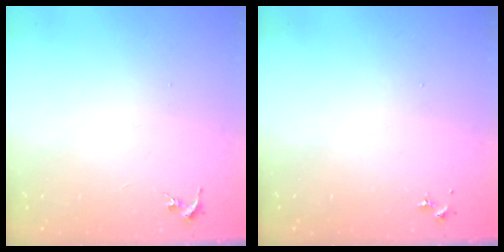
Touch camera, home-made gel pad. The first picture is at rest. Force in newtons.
{"total": 0.0}